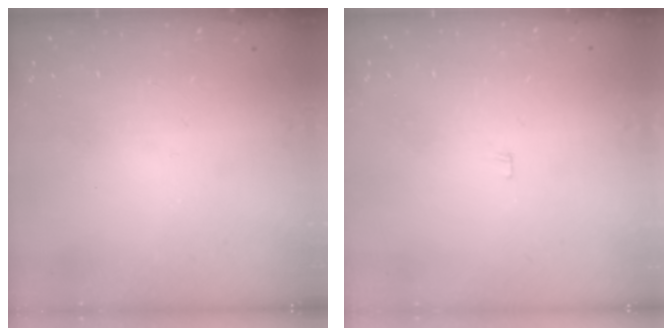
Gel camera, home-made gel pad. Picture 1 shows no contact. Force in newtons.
{"total": 3.9, "press": 3.8, "slide": 0.4}